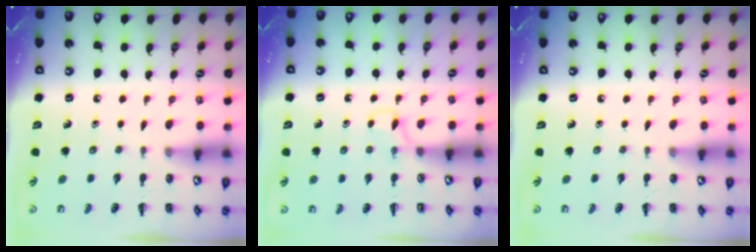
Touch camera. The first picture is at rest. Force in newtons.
{"total": 2.8, "press": 2.5, "slide": 1.1}
{"total": 0.0}